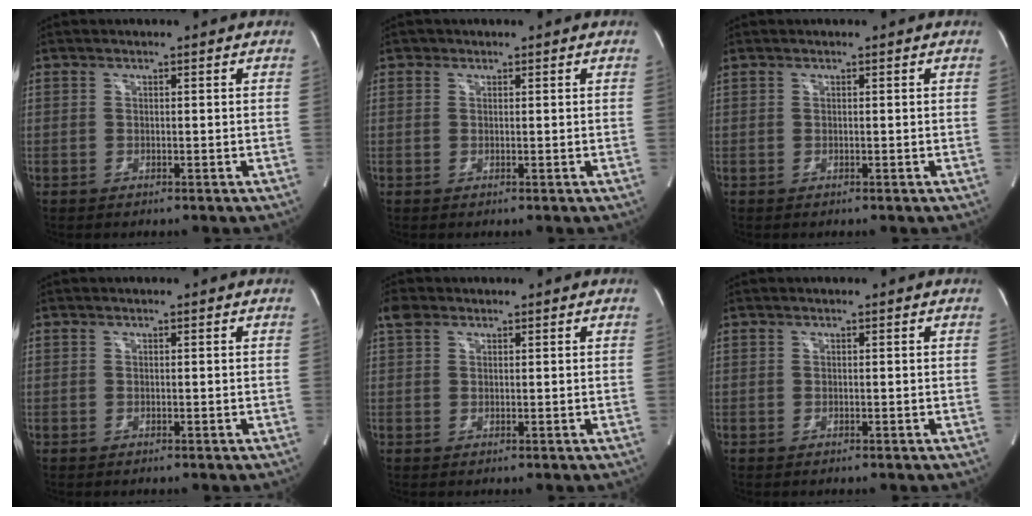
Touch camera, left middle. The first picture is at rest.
{"total": 0.6, "force": [0.3, 0.5, 0.0], "torque": [0.002, 0.001, 0.003]}
{"total": 0.0}
{"total": 0.0}
{"total": 2.3, "force": [1.6, 1.4, 1.0], "torque": [-0.025, 0.020, 0.032]}
{"total": 0.0}